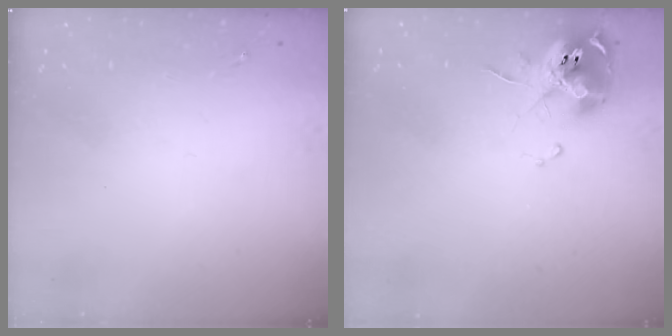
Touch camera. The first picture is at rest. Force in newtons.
{"total": 11.5, "press": 11.4, "slide": 1.8}